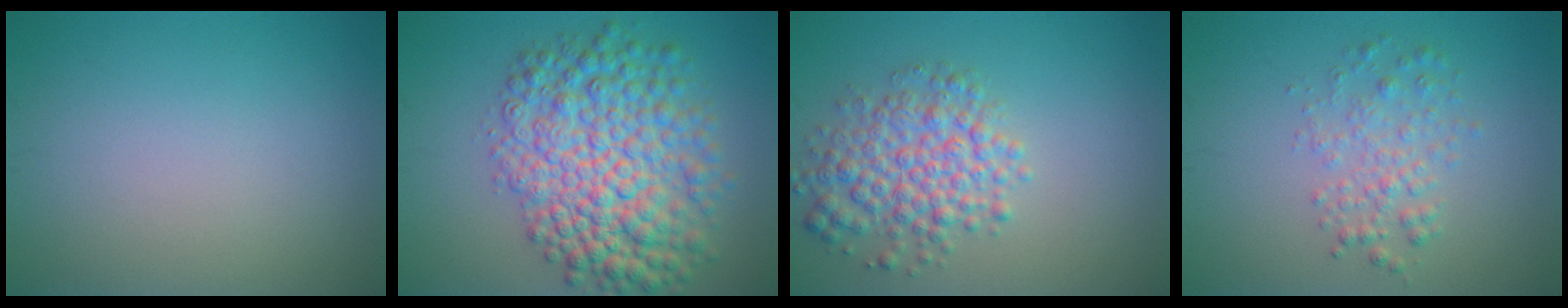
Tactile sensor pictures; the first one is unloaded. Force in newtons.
{"total": 9.5, "press": 9.5, "slide": 0.2}
{"total": 4.9, "press": 4.9, "slide": 0.1}
{"total": 2.5, "press": 2.5, "slide": 0.0}